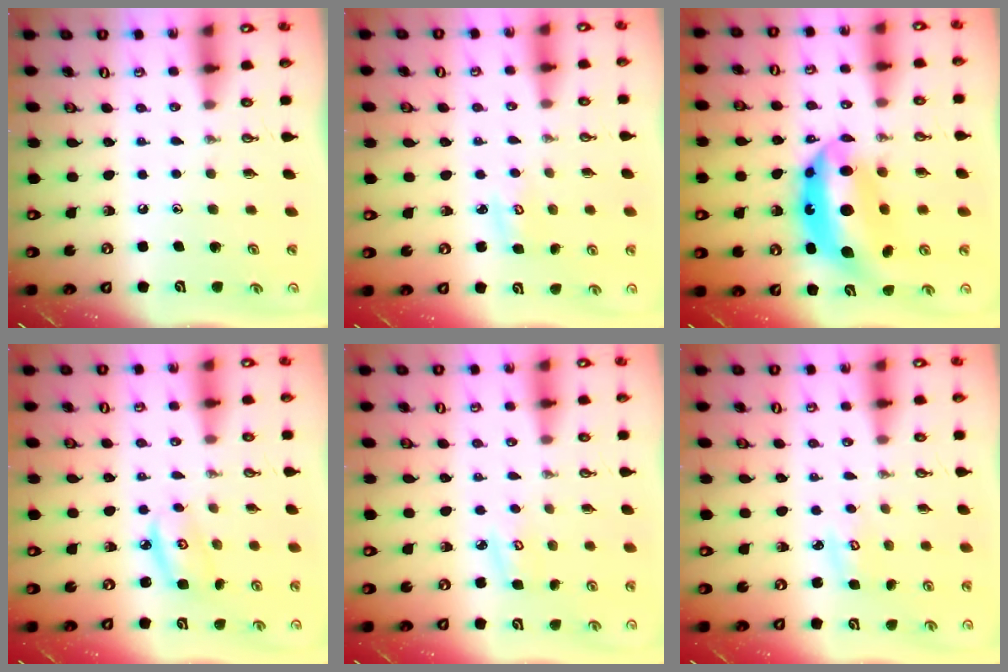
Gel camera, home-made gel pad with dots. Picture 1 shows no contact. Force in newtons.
{"total": 2.9, "press": 2.9, "slide": 0.3}
{"total": 16.6, "press": 16.6, "slide": 1.3}
{"total": 4.6, "press": 4.6, "slide": 0.2}
{"total": 4.7, "press": 4.7, "slide": 0.4}
{"total": 2.6, "press": 2.6, "slide": 0.1}